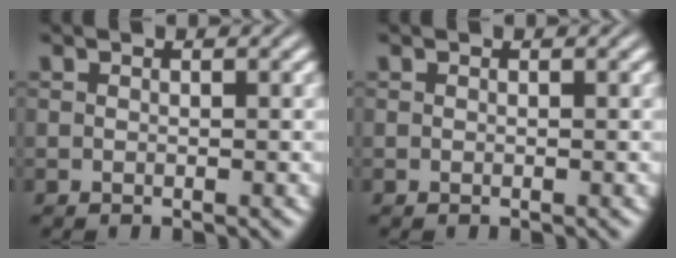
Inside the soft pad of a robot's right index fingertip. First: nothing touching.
{"total": 0.0}